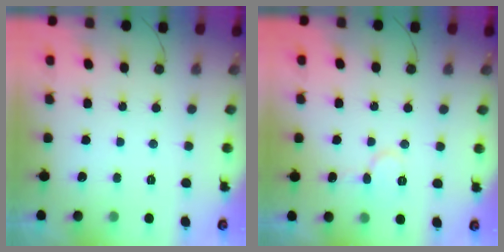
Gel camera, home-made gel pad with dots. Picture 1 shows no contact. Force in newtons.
{"total": 5.8, "press": 5.7, "slide": 0.6}